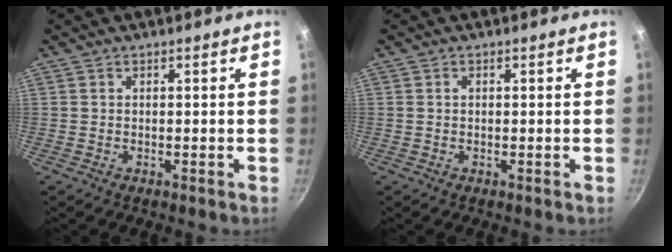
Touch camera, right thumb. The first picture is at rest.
{"total": 0.7, "force": [0.1, 0.6, 0.4], "torque": [-0.007, 0.003, 0.002]}